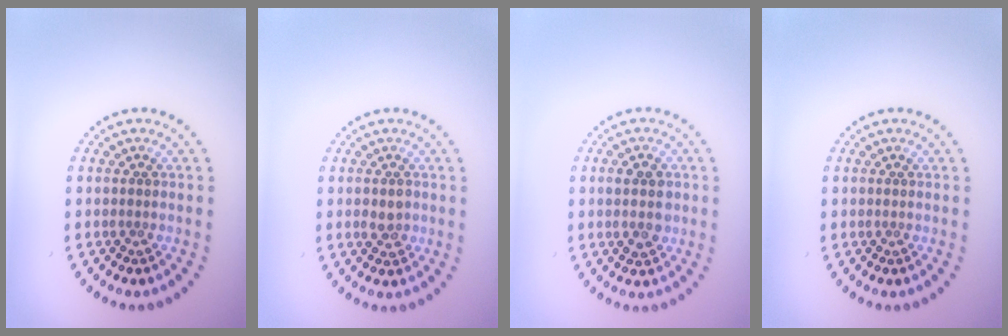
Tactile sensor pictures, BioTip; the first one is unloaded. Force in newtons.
{"total": 1.6, "press": 1.6, "slide": 0.3}
{"total": 2.6, "press": 2.6, "slide": 0.2}
{"total": 0.0}